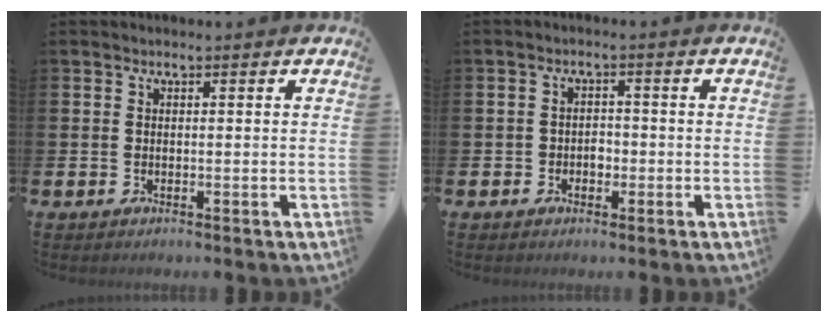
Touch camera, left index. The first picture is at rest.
{"total": 1.8, "force": [-0.8, 1.5, 0.6], "torque": [-0.005, 0.000, -0.022]}